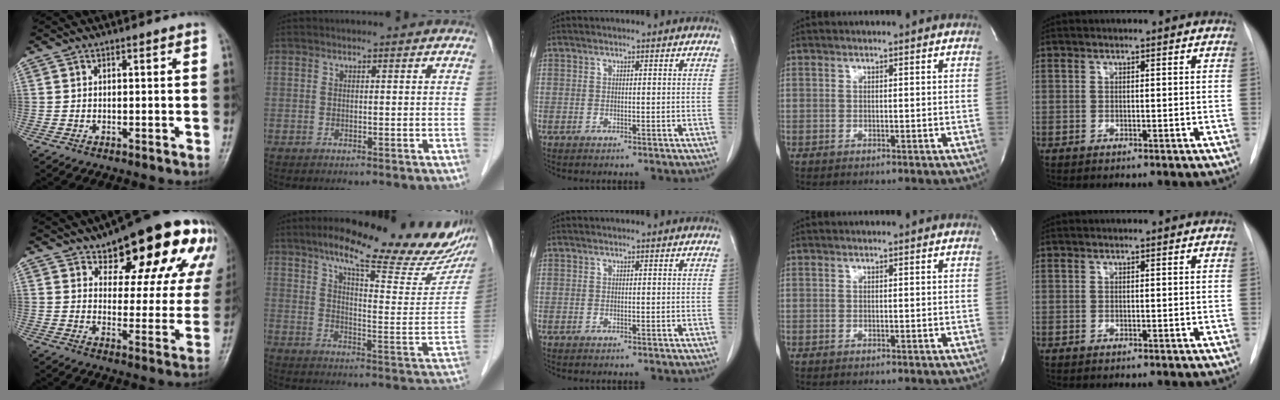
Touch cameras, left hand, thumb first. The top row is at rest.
{"thumb": {"total": 22.4, "force": [13.0, 9.1, 15.9], "torque": [-0.172, -0.032, 0.170]}, "index": {"total": 24.8, "force": [19.5, 4.6, 14.6], "torque": [-0.201, -0.012, 0.250]}}